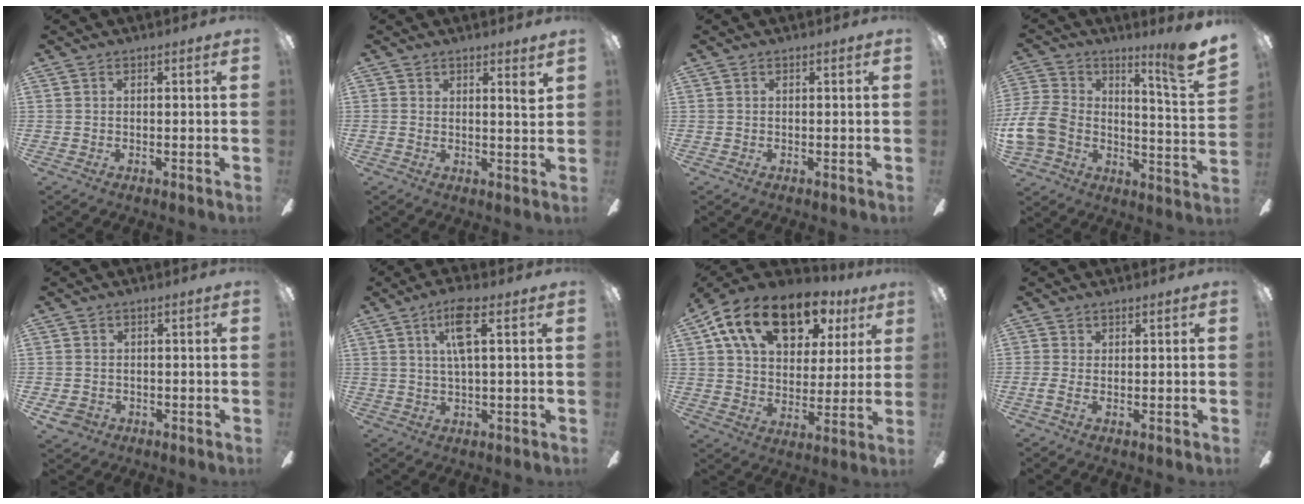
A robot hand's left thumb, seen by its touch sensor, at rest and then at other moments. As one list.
[{"total": 2.7, "force": [1.8, 0.2, 2.0], "torque": [-0.027, -0.009, 0.027]}, {"total": 0.0}, {"total": 14.7, "force": [6.2, 6.4, 11.7], "torque": [-0.194, -0.039, 0.104]}, {"total": 3.1, "force": [-1.2, 2.7, 1.1], "torque": [-0.031, 0.005, -0.025]}, {"total": 8.3, "force": [3.3, 2.0, 7.3], "torque": [-0.134, 0.002, 0.051]}, {"total": 18.9, "force": [11.4, 10.5, 10.8], "torque": [-0.181, -0.051, 0.198]}, {"total": 1.6, "force": [0.2, 0.5, 1.5], "torque": [-0.020, -0.004, 0.003]}]